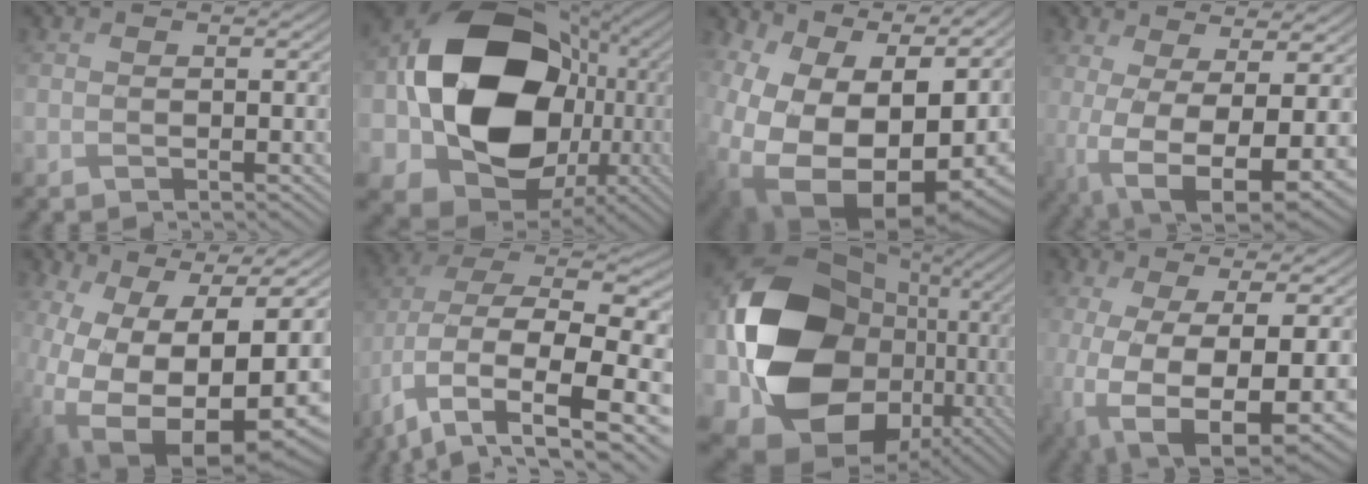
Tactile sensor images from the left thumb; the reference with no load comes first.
{"total": 20.5, "force": [-0.2, 15.9, 12.9], "torque": [-0.275, -0.012, -0.005]}
{"total": 20.0, "force": [0.0, 13.5, 14.7], "torque": [-0.232, -0.028, 0.042]}
{"total": 10.4, "force": [-1.0, 3.7, 9.6], "torque": [-0.193, -0.016, -0.001]}
{"total": 20.0, "force": [-2.8, 11.4, 16.2], "torque": [-0.268, -0.059, -0.005]}
{"total": 16.8, "force": [-4.5, 8.6, 13.7], "torque": [-0.299, -0.033, -0.053]}
{"total": 21.8, "force": [-1.7, 17.0, 13.6], "torque": [-0.337, -0.030, -0.011]}
{"total": 12.8, "force": [-3.1, 5.0, 11.4], "torque": [-0.231, -0.034, -0.034]}